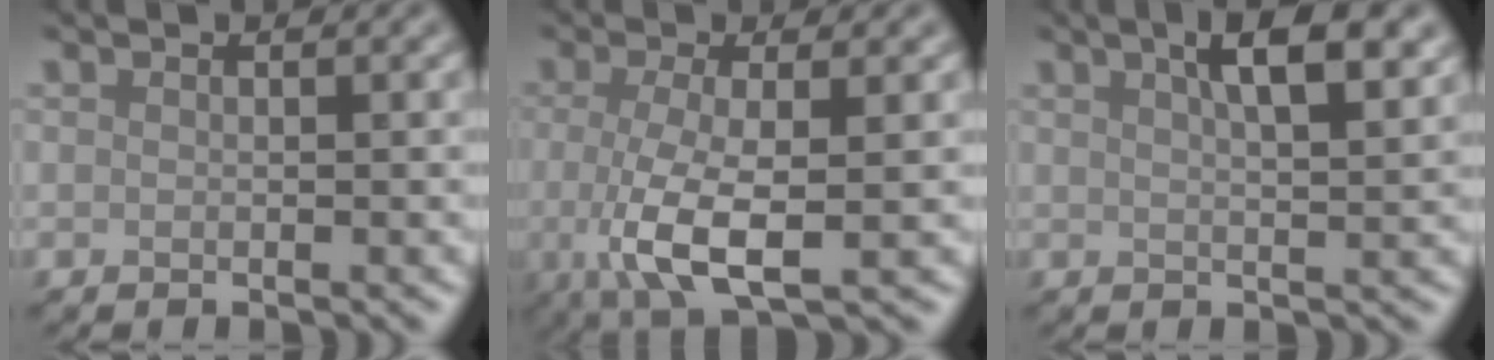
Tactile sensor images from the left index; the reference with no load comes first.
{"total": 5.9, "force": [-0.9, 1.8, 5.6], "torque": [-0.112, -0.014, -0.015]}
{"total": 5.8, "force": [2.7, 1.9, 4.7], "torque": [-0.047, 0.022, 0.025]}